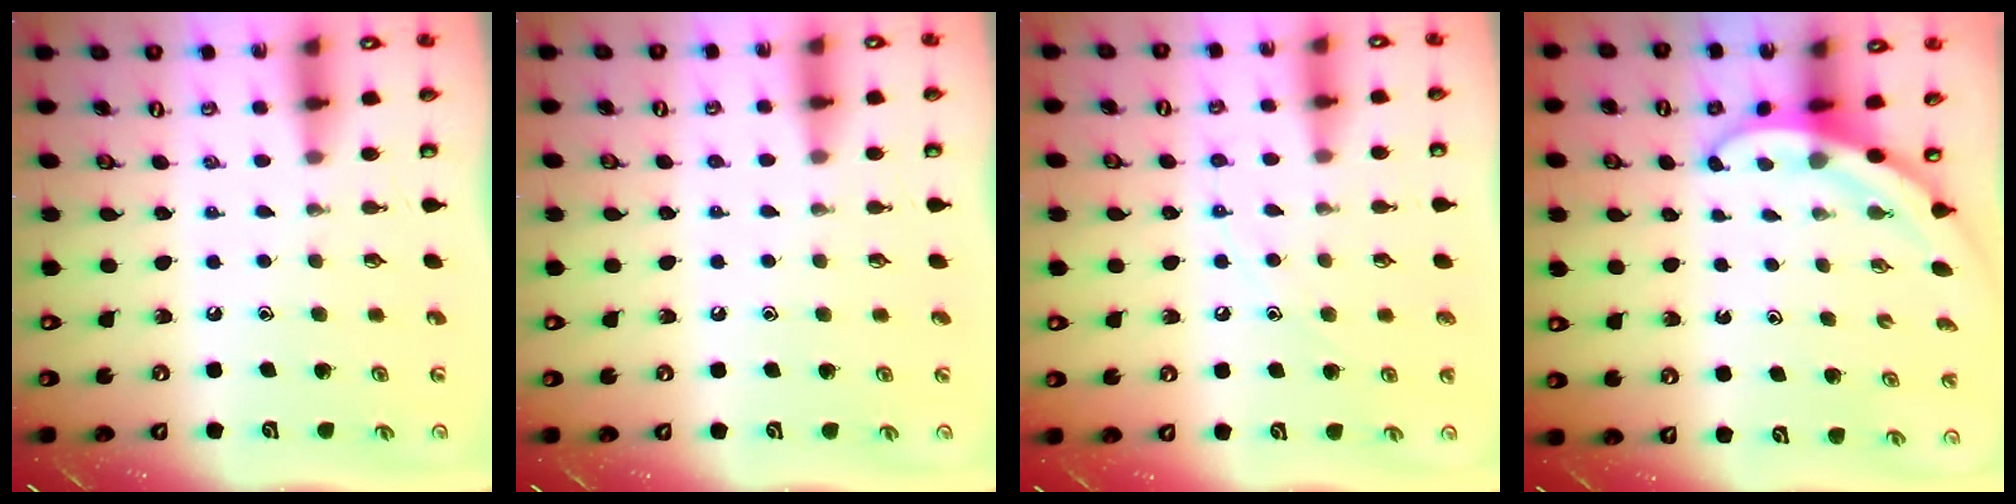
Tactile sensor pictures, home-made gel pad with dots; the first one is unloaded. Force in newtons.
{"total": 2.9, "press": 2.8, "slide": 0.4}
{"total": 8.2, "press": 8.2, "slide": 0.6}
{"total": 3.1, "press": 3.1, "slide": 0.2}